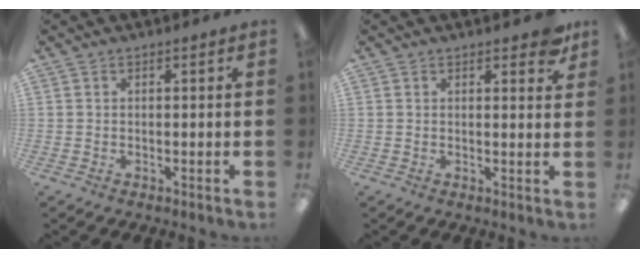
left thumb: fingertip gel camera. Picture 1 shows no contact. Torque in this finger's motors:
{"motor_torque": [0.81, 0.26, 1.17, -0.22, 0.08]}